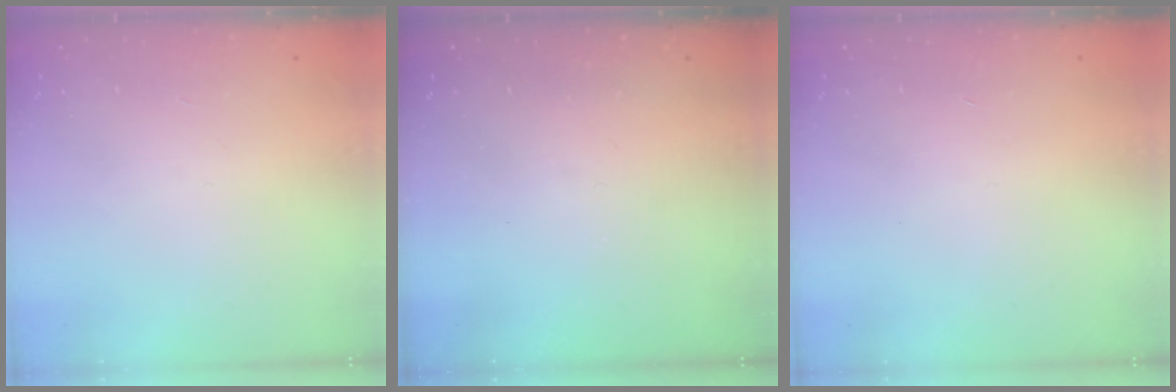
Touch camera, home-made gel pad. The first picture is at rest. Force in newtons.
{"total": 0.0}
{"total": 0.0}